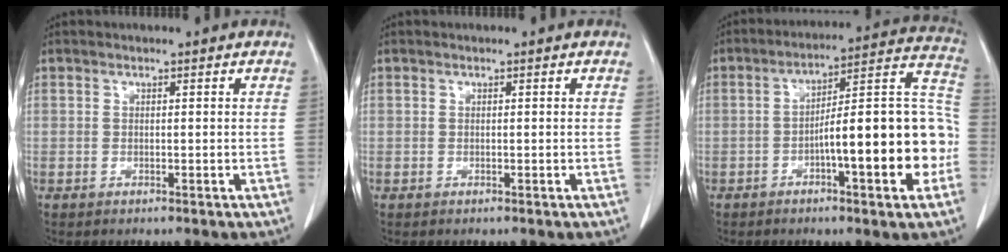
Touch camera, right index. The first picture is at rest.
{"total": 0.0}
{"total": 17.9, "force": [-4.5, 2.8, 17.1], "torque": [-0.215, 0.034, -0.062]}